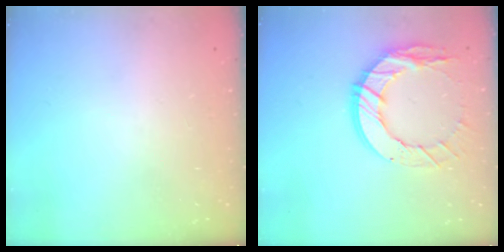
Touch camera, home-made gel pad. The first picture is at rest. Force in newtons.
{"total": 14.6, "press": 14.5, "slide": 1.1}